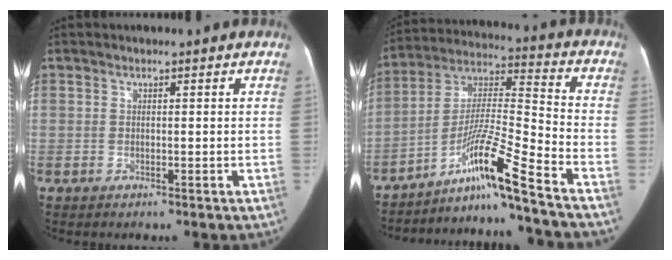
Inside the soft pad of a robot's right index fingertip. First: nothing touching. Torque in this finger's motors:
{"motor_torque": [1.43, -0.71, 0.22, 0.06]}